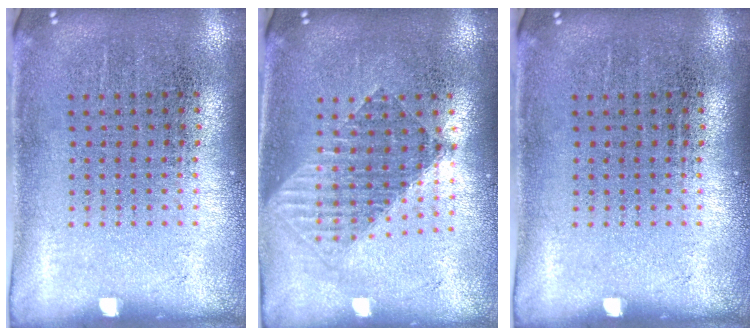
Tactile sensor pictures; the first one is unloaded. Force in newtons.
{"total": 1.5, "press": 1.3, "slide": 0.9}
{"total": 0.0}